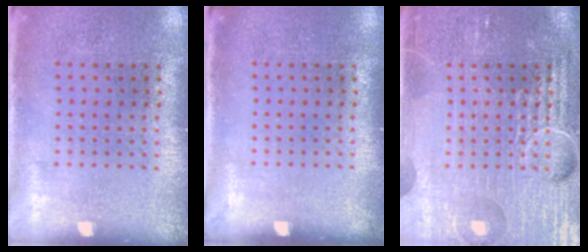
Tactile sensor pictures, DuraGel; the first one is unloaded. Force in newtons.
{"total": 0.0}
{"total": 7.1, "press": 7.1, "slide": 0.9}